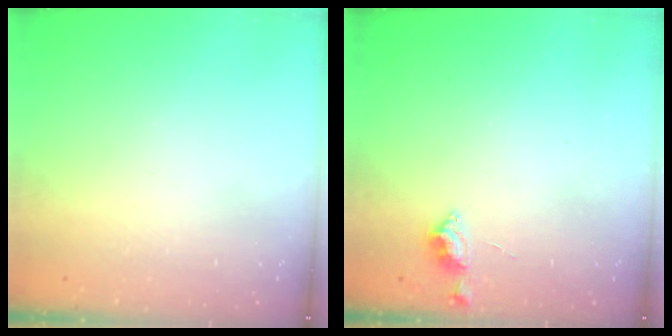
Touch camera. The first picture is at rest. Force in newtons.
{"total": 5.2, "press": 5.2, "slide": 0.6}